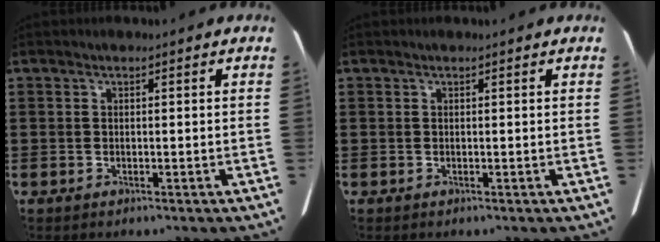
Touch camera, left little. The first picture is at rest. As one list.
[{"total": 0.0}]